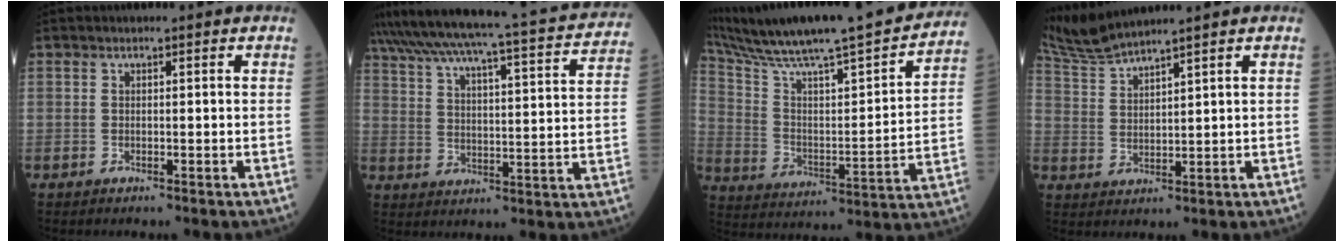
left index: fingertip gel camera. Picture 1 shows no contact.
{"total": 25.3, "force": [22.4, 1.7, 11.5], "torque": [-0.189, -0.015, 0.292]}
{"total": 28.6, "force": [24.7, 1.7, 14.2], "torque": [-0.242, -0.023, 0.360]}
{"total": 6.2, "force": [5.8, -1.5, 1.7], "torque": [-0.055, 0.002, 0.128]}